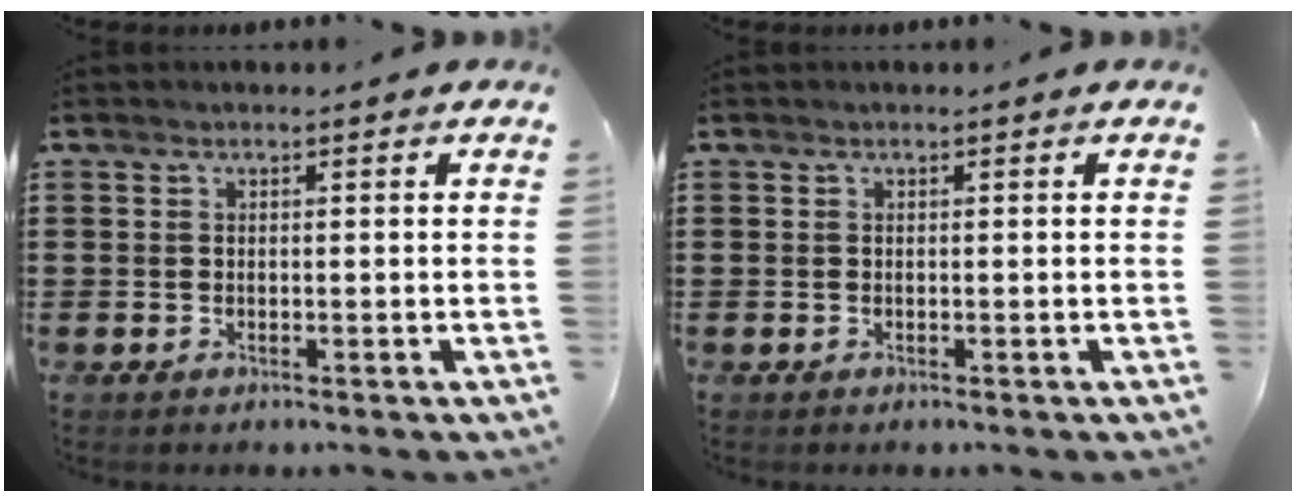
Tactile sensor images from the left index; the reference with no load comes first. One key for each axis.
{"total": 0.0}